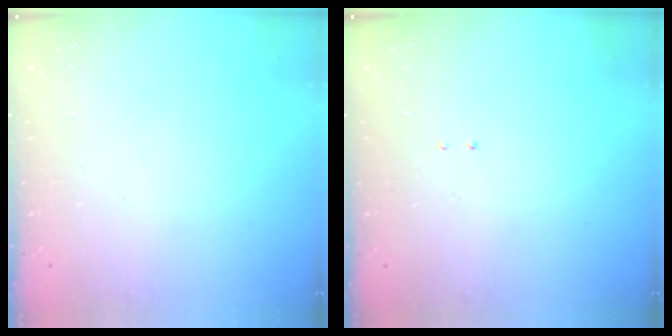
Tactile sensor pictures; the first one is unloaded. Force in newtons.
{"total": 1.3, "press": 1.2, "slide": 0.6}